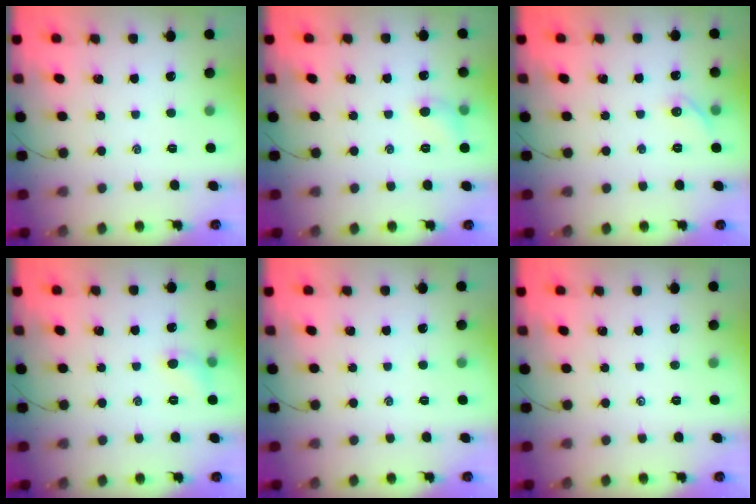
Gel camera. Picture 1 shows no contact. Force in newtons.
{"total": 5.5, "press": 5.4, "slide": 1.2}
{"total": 5.2, "press": 5.0, "slide": 1.2}
{"total": 5.5, "press": 5.4, "slide": 1.2}
{"total": 0.0}
{"total": 0.0}